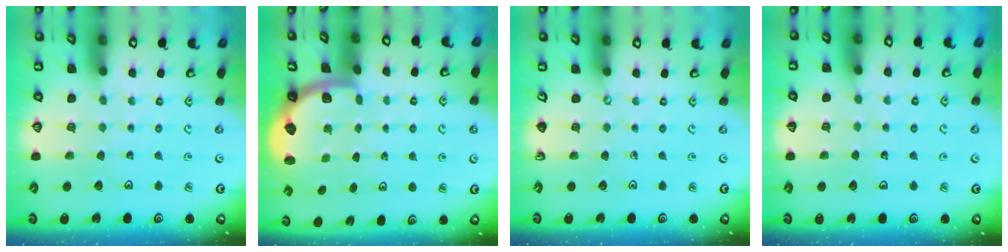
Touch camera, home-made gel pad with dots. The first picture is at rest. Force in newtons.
{"total": 1.9, "press": 1.8, "slide": 0.5}
{"total": 0.0}
{"total": 2.0, "press": 2.0, "slide": 0.2}